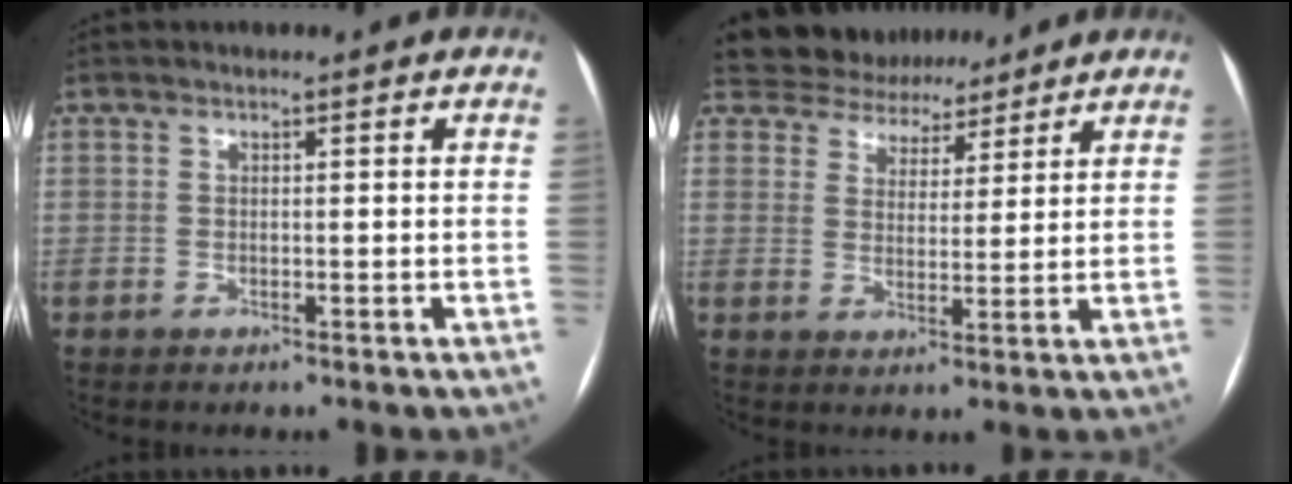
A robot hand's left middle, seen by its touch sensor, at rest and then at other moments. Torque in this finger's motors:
{"motor_torque": [0.11, -0.23, 0.02, -0.01]}